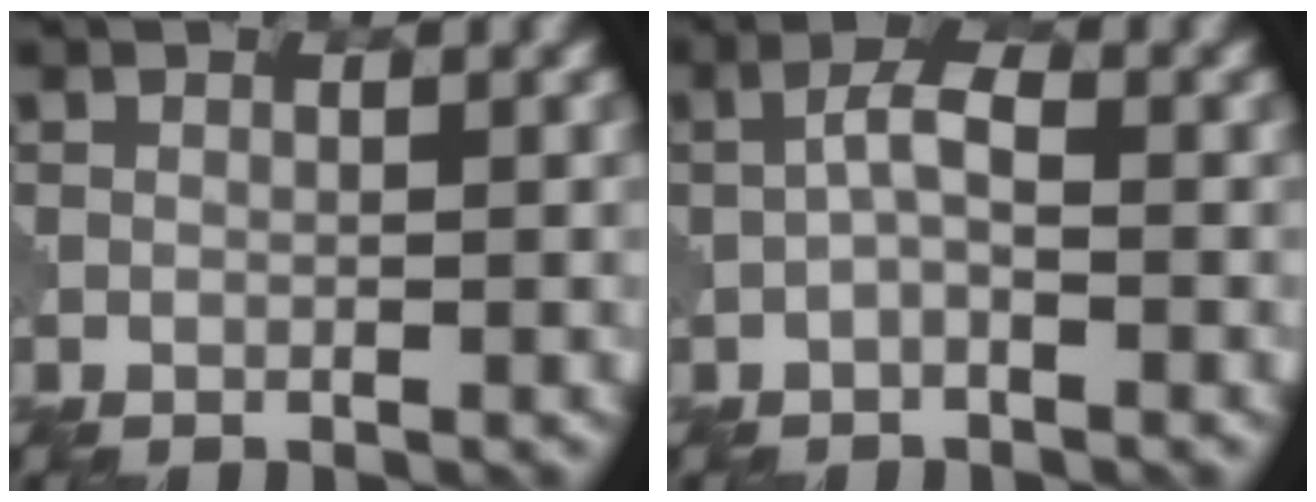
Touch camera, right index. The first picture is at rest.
{"total": 2.4, "force": [-0.5, 0.9, 2.2], "torque": [-0.045, 0.008, -0.013]}